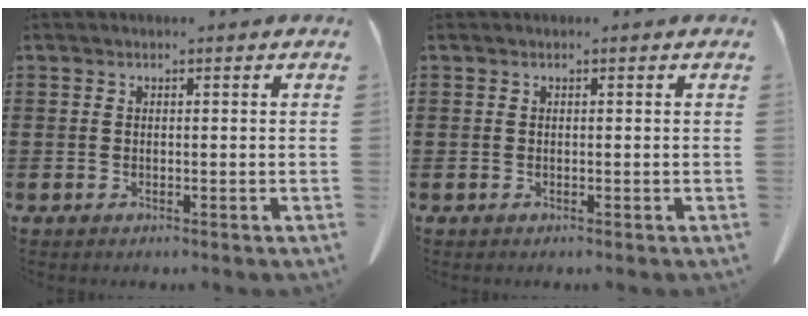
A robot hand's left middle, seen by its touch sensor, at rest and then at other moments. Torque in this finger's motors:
{"motor_torque": [0.00, 0.00, -0.01, 0.01]}